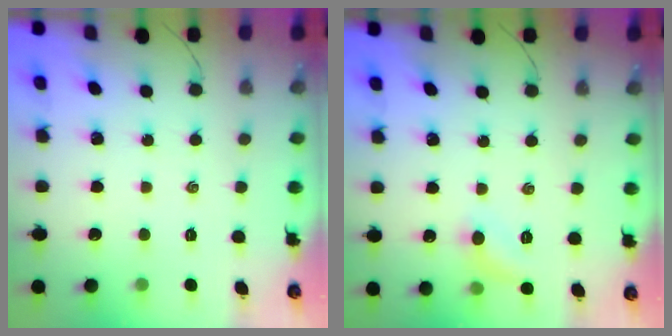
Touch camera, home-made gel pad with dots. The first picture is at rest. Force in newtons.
{"total": 6.8, "press": 6.6, "slide": 1.5}